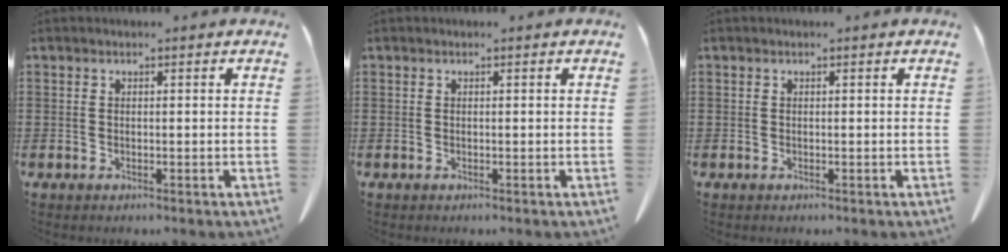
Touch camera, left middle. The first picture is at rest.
{"total": 0.0}
{"total": 0.0}